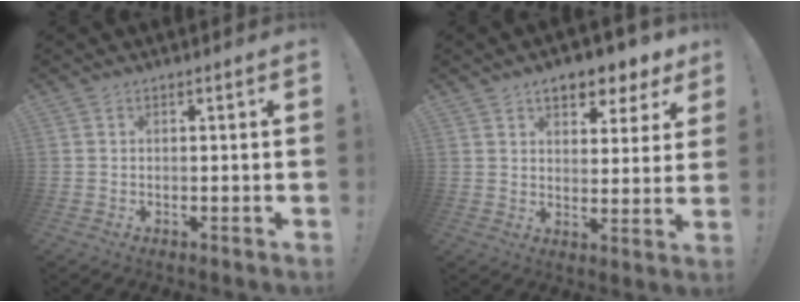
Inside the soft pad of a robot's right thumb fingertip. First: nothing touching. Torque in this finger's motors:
{"motor_torque": [-0.07, 0.44, 0.01, 0.21, 0.00]}